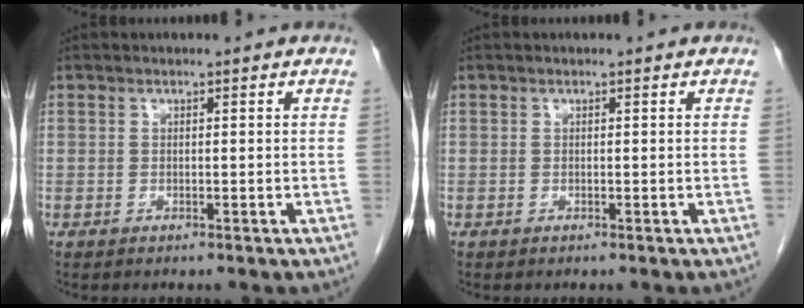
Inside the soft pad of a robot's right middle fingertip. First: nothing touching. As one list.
[{"total": 0.0}]